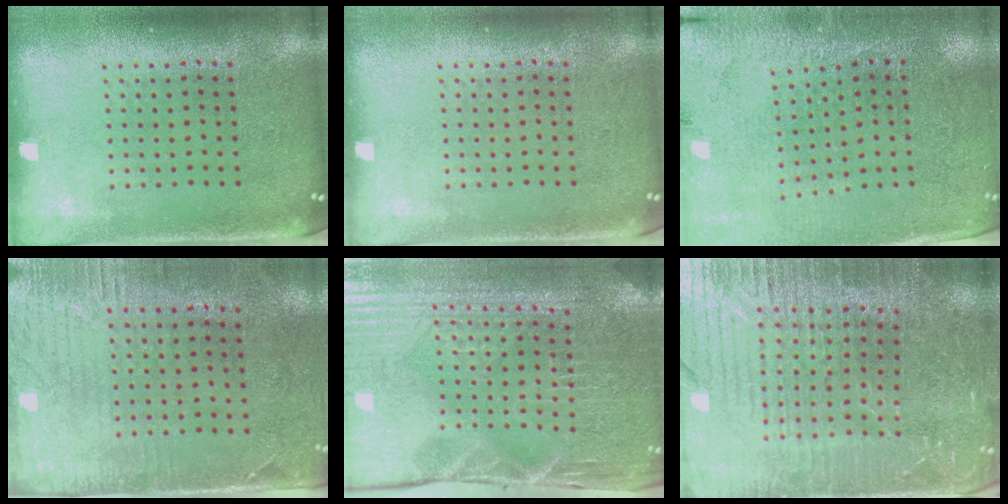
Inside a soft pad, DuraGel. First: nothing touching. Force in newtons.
{"total": 0.0}
{"total": 2.7, "press": 2.7, "slide": 0.3}
{"total": 2.9, "press": 2.3, "slide": 1.7}
{"total": 3.9, "press": 3.9, "slide": 0.4}
{"total": 4.4, "press": 4.2, "slide": 1.3}